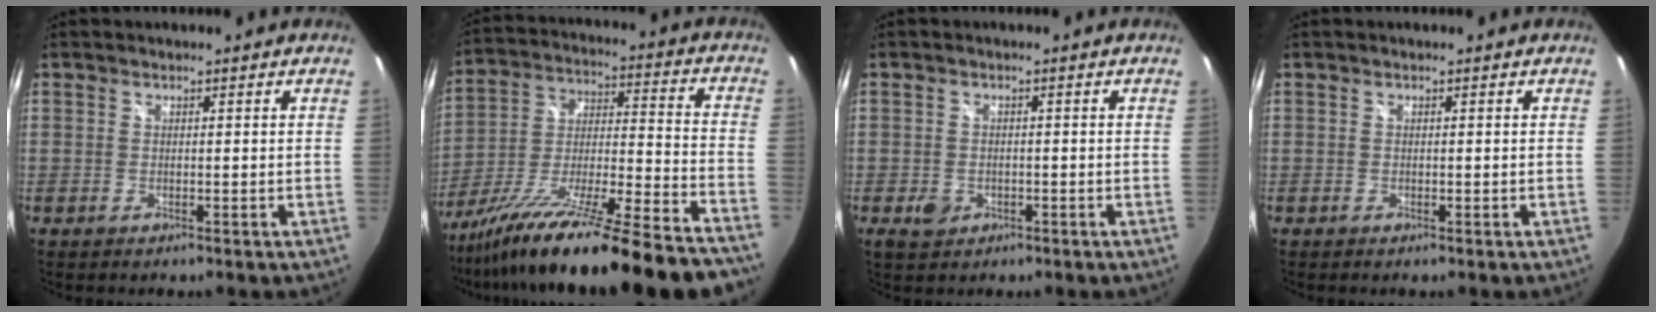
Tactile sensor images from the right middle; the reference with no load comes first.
{"total": 29.6, "force": [-23.8, 1.4, 17.6], "torque": [-0.280, -0.072, -0.373]}
{"total": 3.0, "force": [-1.3, 2.3, 1.3], "torque": [-0.027, -0.001, -0.018]}
{"total": 0.0}